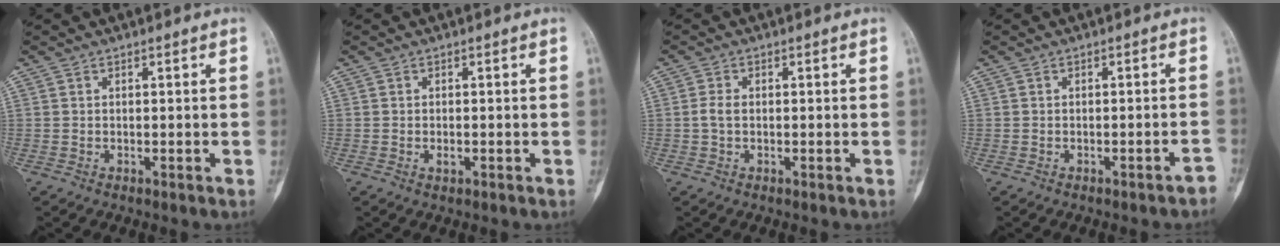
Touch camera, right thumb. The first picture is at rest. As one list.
[{"total": 1.1, "force": [-0.3, 0.6, 0.9], "torque": [-0.013, 0.001, -0.003]}, {"total": 2.0, "force": [-0.1, 1.2, 1.6], "torque": [-0.034, 0.004, -0.006]}, {"total": 1.8, "force": [-1.5, 0.3, 1.0], "torque": [-0.015, 0.018, -0.013]}]